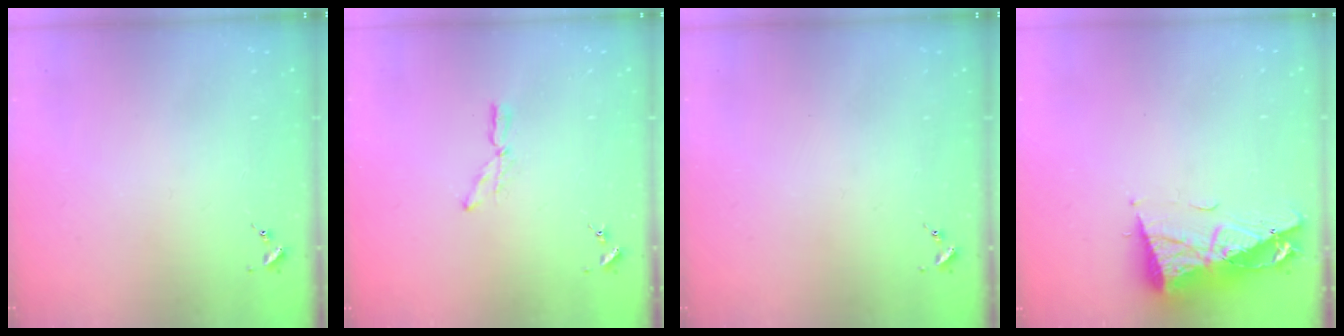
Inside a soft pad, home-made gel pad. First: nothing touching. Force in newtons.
{"total": 6.9, "press": 6.9, "slide": 0.4}
{"total": 0.0}
{"total": 11.0, "press": 10.9, "slide": 1.3}